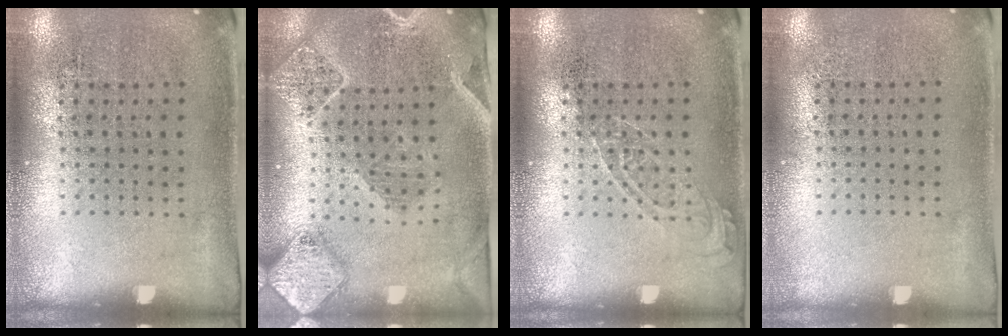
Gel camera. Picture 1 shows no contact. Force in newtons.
{"total": 2.4, "press": 2.2, "slide": 0.8}
{"total": 1.5, "press": 1.4, "slide": 0.2}
{"total": 0.0}